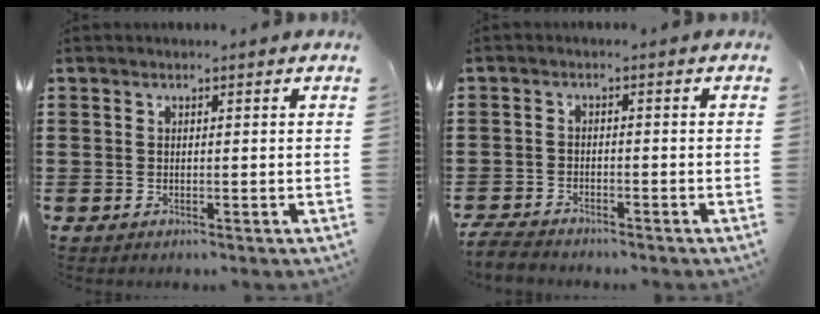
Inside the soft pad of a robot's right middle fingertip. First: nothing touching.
{"total": 2.8, "force": [-2.7, 0.3, 0.2], "torque": [-0.014, -0.001, -0.060]}